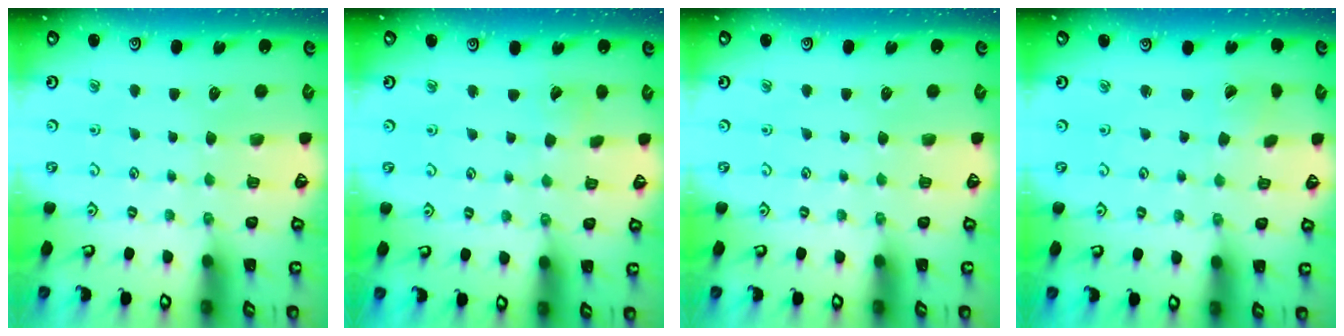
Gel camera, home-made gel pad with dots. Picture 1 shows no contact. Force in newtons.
{"total": 2.7, "press": 2.7, "slide": 0.3}
{"total": 0.0}
{"total": 0.0}